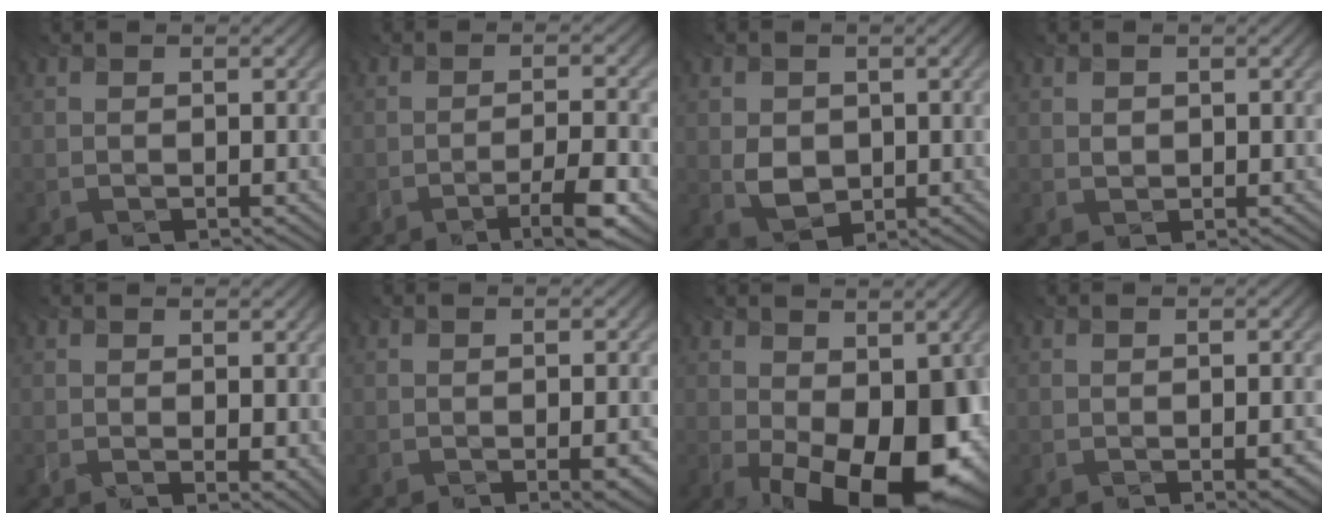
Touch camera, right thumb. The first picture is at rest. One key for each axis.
{"total": 5.2, "fx": -3.3, "fy": 0.4, "fz": 4.0, "tx": -0.057, "ty": 0.004, "tz": -0.066}
{"total": 3.7, "fx": -0.5, "fy": 3.0, "fz": 1.9, "tx": -0.050, "ty": -0.011, "tz": -0.008}
{"total": 0.7, "fx": 0.0, "fy": 0.7, "fz": 0.2, "tx": -0.005, "ty": -0.001, "tz": 0.002}
{"total": 3.0, "fx": 1.1, "fy": 1.0, "fz": 2.6, "tx": -0.037, "ty": -0.003, "tz": 0.022}
{"total": 3.1, "fx": -1.2, "fy": 0.9, "fz": 2.7, "tx": -0.026, "ty": 0.000, "tz": -0.018}
{"total": 15.8, "fx": -3.7, "fy": 8.0, "fz": 13.1, "tx": -0.167, "ty": -0.033, "tz": -0.042}
{"total": 2.7, "fx": -1.0, "fy": 1.2, "fz": 2.3, "tx": -0.024, "ty": -0.003, "tz": -0.009}